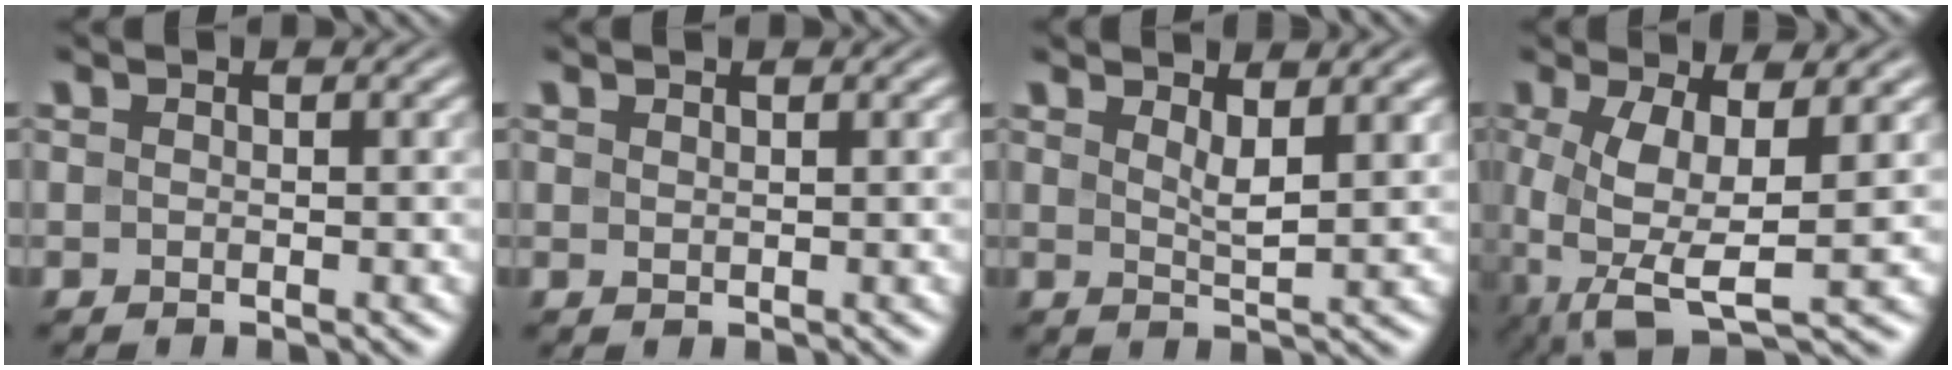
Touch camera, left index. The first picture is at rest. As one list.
[{"total": 0.6, "force": [0.5, 0.1, 0.2], "torque": [-0.005, 0.001, 0.011]}, {"total": 2.3, "force": [1.3, 0.5, 1.8], "torque": [-0.031, -0.006, 0.024]}, {"total": 7.5, "force": [-0.7, 2.8, 6.9], "torque": [-0.145, -0.001, -0.015]}]